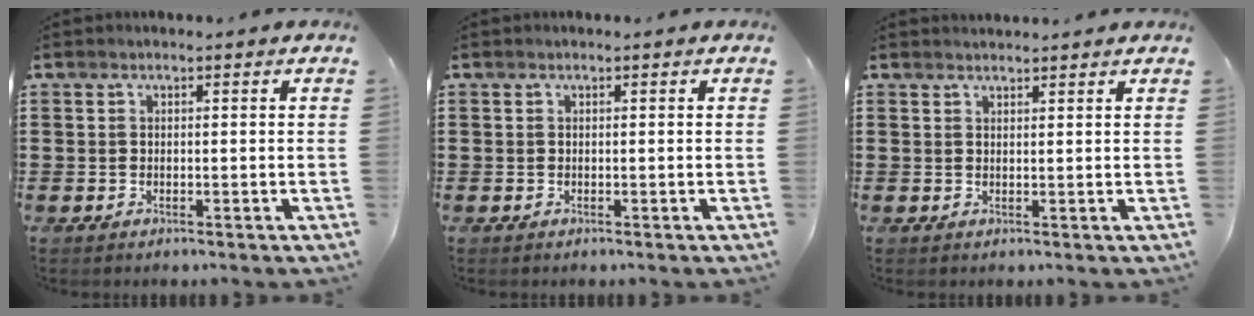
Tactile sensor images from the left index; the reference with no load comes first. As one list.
[{"total": 0.0}, {"total": 1.1, "force": [1.1, -0.1, 0.0], "torque": [-0.003, -0.002, 0.024]}]